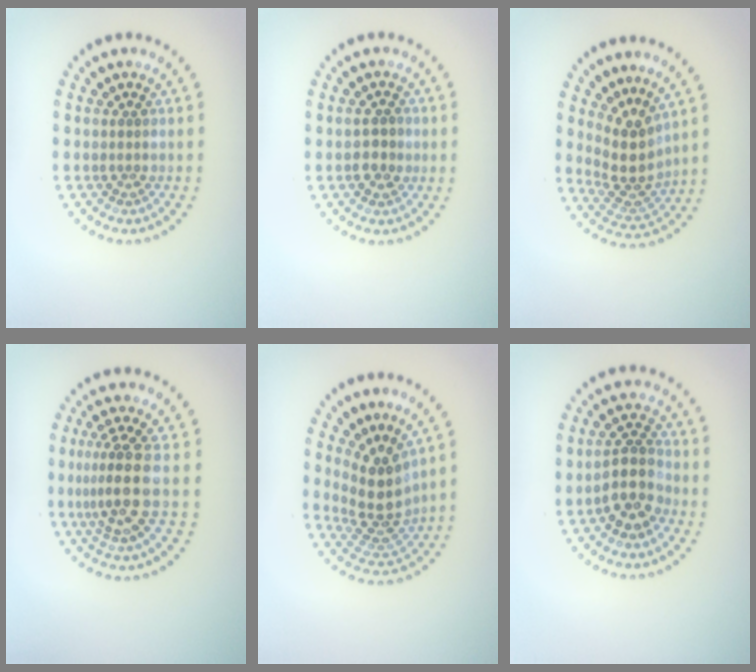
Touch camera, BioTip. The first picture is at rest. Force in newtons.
{"total": 2.0, "press": 2.0, "slide": 0.3}
{"total": 3.8, "press": 2.8, "slide": 2.5}
{"total": 3.9, "press": 3.0, "slide": 2.4}
{"total": 4.2, "press": 3.1, "slide": 2.8}
{"total": 4.2, "press": 3.9, "slide": 1.6}